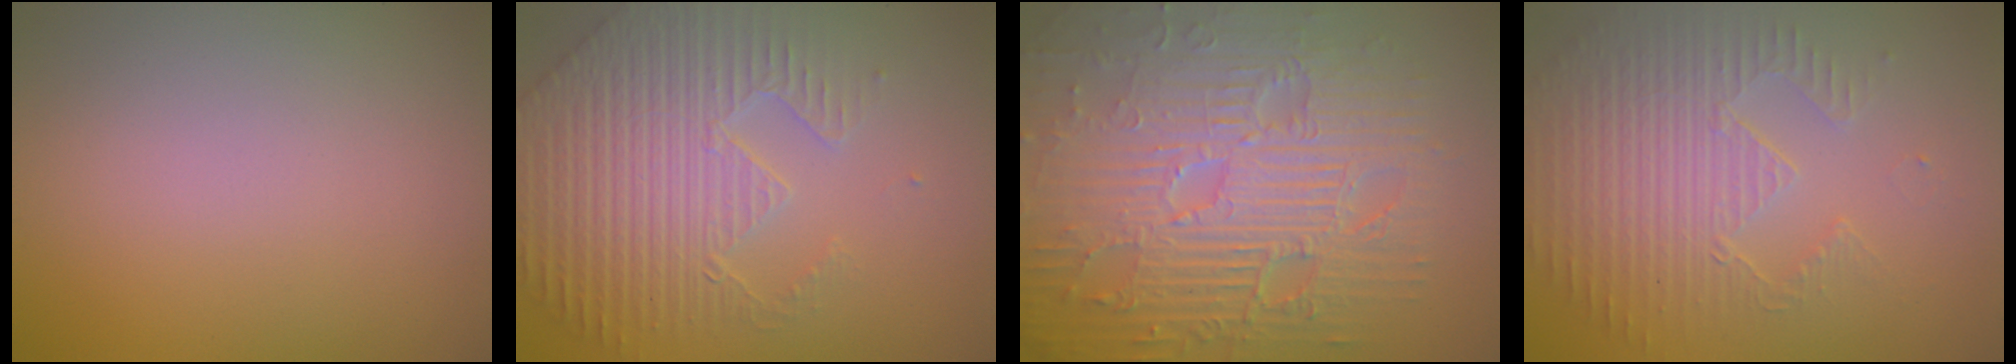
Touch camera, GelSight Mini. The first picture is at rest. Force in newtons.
{"total": 6.5, "press": 5.3, "slide": 3.8}
{"total": 11.7, "press": 7.6, "slide": 8.9}
{"total": 3.8, "press": 3.6, "slide": 1.1}